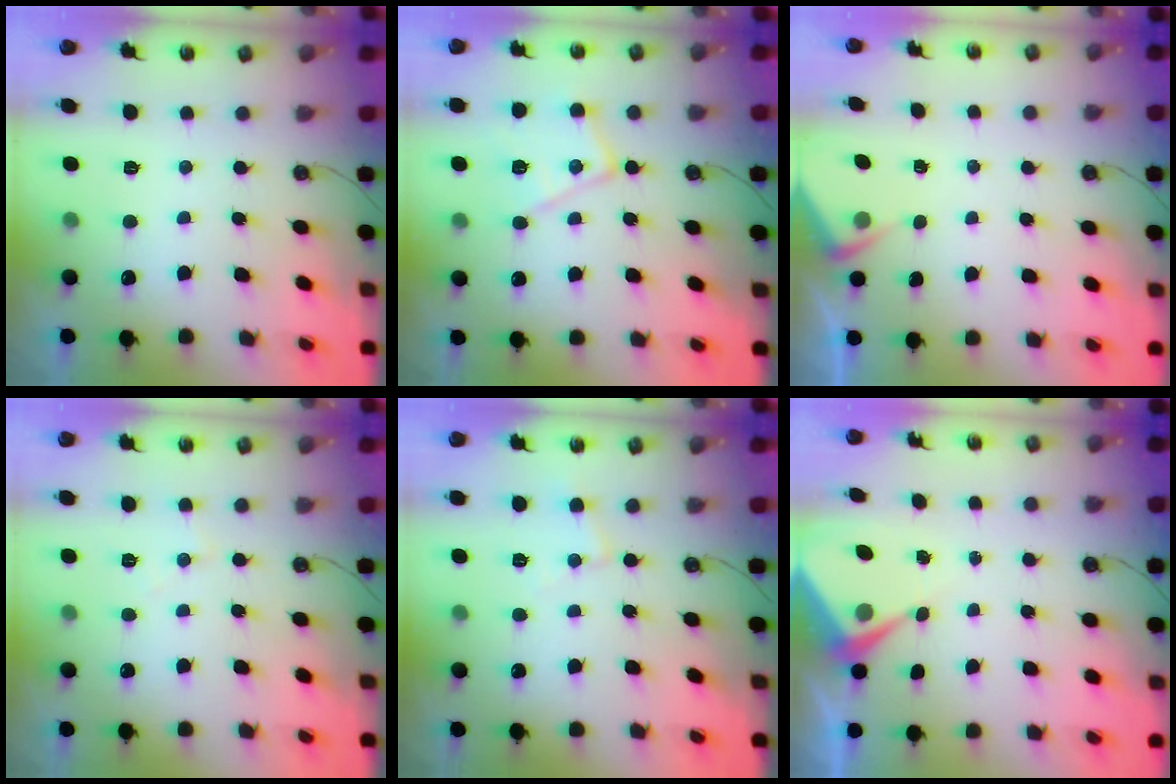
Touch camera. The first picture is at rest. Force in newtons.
{"total": 14.0, "press": 13.9, "slide": 1.1}
{"total": 2.8, "press": 2.8, "slide": 0.5}
{"total": 4.7, "press": 4.6, "slide": 0.9}
{"total": 5.7, "press": 5.7, "slide": 0.4}
{"total": 5.4, "press": 5.3, "slide": 0.6}